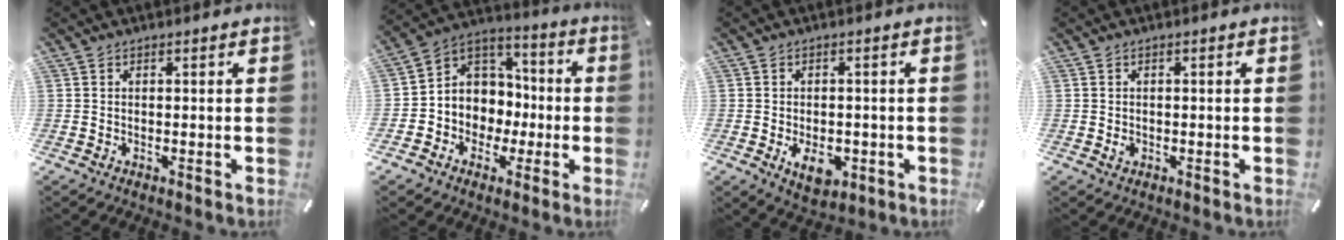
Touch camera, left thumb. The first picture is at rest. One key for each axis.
{"total": 8.8, "fx": -0.9, "fy": 8.7, "fz": 0.0, "tx": -0.011, "ty": -0.012, "tz": -0.009}
{"total": 6.5, "fx": -1.9, "fy": 4.3, "fz": 4.6, "tx": -0.081, "ty": -0.003, "tz": -0.037}
{"total": 1.2, "fx": -0.2, "fy": 1.0, "fz": 0.7, "tx": -0.013, "ty": 0.003, "tz": -0.004}